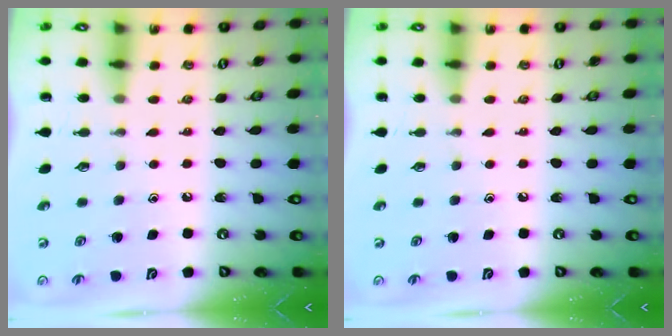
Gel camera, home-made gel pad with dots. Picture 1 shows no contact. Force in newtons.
{"total": 0.0}